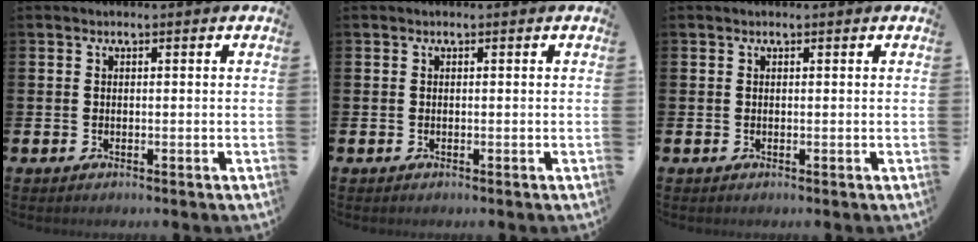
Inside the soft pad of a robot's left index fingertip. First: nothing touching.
{"total": 0.0}
{"total": 0.0}